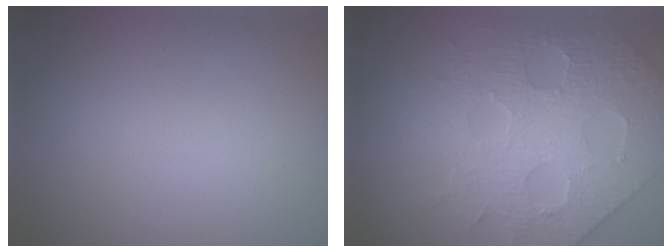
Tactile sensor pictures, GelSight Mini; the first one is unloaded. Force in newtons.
{"total": 5.3, "press": 4.9, "slide": 2.0}